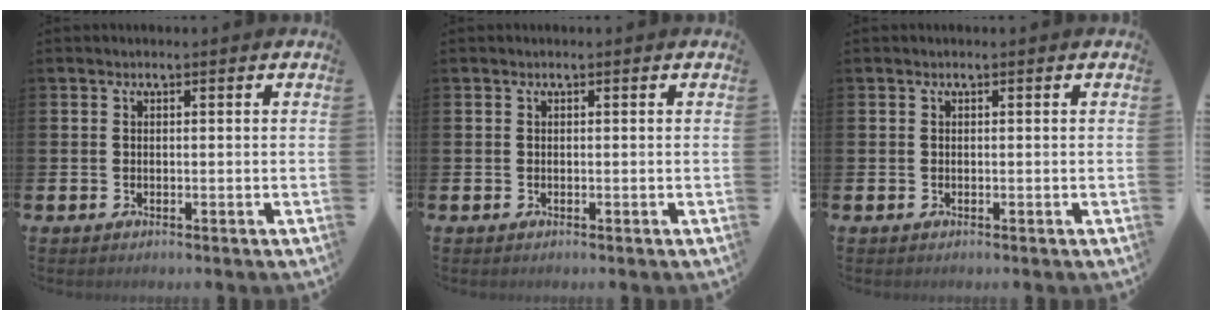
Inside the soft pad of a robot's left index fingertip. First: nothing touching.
{"total": 0.0}
{"total": 0.0}